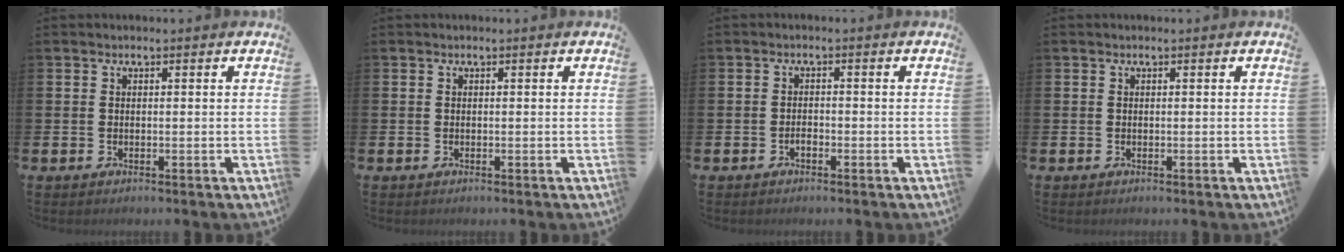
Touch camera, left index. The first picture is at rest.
{"total": 0.0}
{"total": 1.2, "force": [-0.7, 0.7, 0.7], "torque": [-0.022, 0.004, -0.013]}
{"total": 0.0}